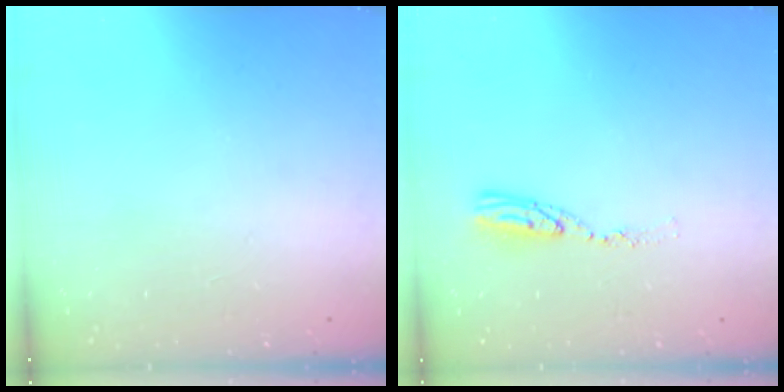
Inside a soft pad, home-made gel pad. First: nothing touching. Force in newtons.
{"total": 5.9, "press": 5.9, "slide": 0.5}